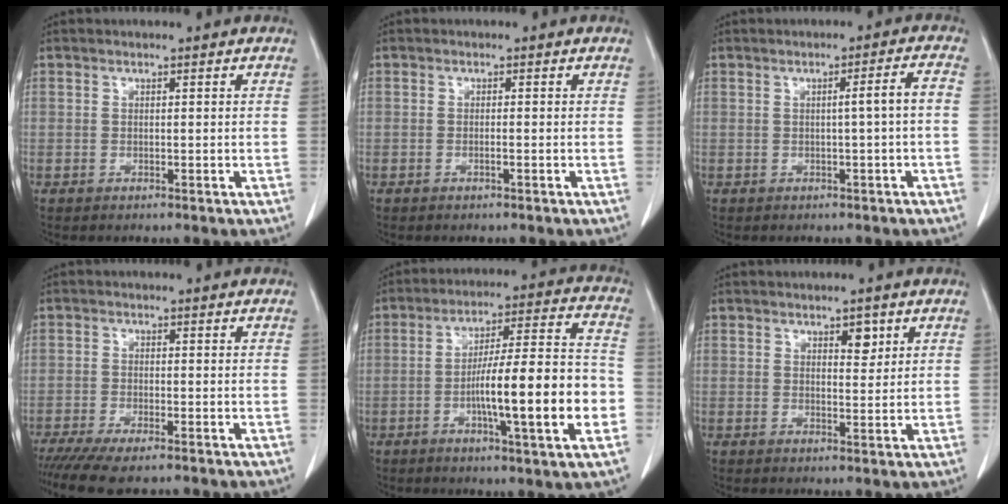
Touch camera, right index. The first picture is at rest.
{"total": 0.7, "force": [-0.3, 0.0, 0.6], "torque": [-0.013, 0.001, -0.004]}
{"total": 3.0, "force": [-0.4, -0.6, 2.9], "torque": [-0.040, 0.004, -0.004]}
{"total": 8.8, "force": [-7.1, 1.5, 5.0], "torque": [-0.075, -0.017, -0.111]}
{"total": 16.9, "force": [-4.1, 1.1, 16.3], "torque": [-0.260, 0.009, -0.064]}
{"total": 2.5, "force": [1.3, 1.1, 1.7], "torque": [-0.022, -0.004, 0.021]}